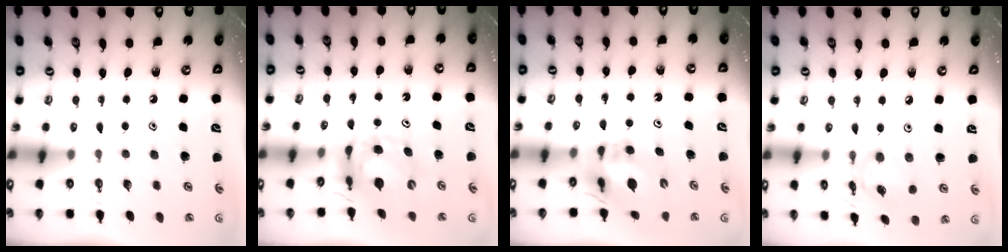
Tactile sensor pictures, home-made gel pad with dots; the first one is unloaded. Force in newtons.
{"total": 7.1, "press": 7.1, "slide": 0.9}
{"total": 11.7, "press": 11.6, "slide": 1.4}
{"total": 10.9, "press": 10.9, "slide": 1.0}